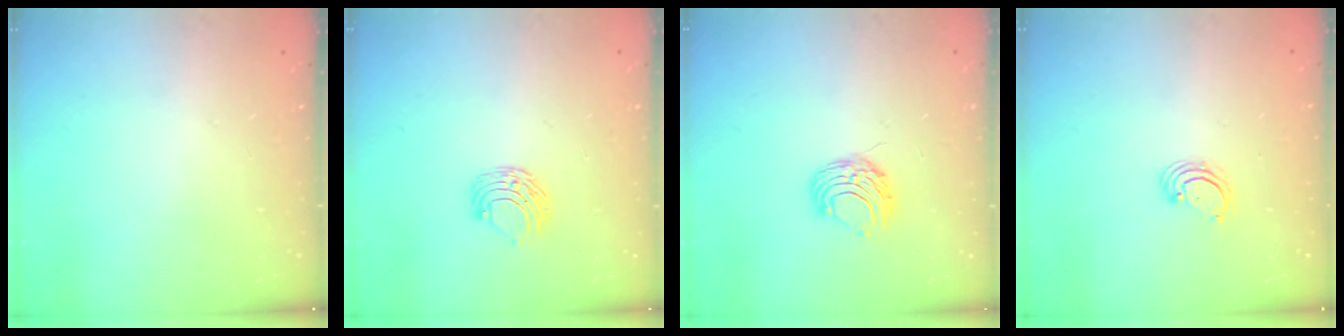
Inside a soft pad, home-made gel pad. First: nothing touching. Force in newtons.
{"total": 7.1, "press": 7.0, "slide": 0.7}
{"total": 7.6, "press": 7.6, "slide": 0.5}
{"total": 2.5, "press": 2.5, "slide": 0.3}